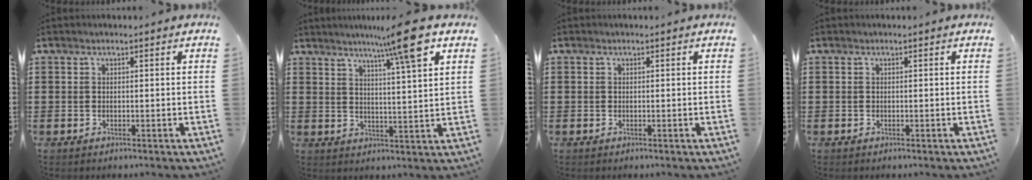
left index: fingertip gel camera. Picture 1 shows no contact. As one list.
[{"total": 9.3, "force": [6.2, -0.3, 6.9], "torque": [-0.126, -0.017, 0.099]}, {"total": 0.0}, {"total": 0.0}]